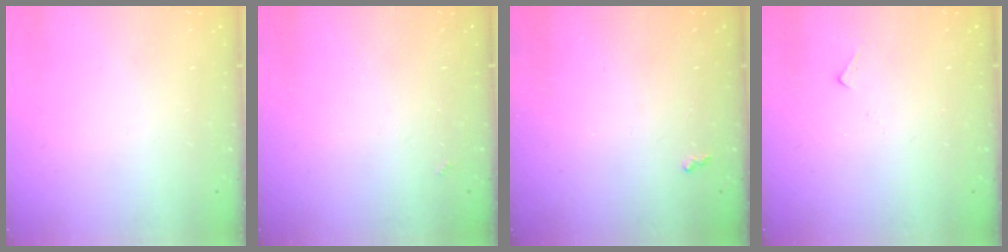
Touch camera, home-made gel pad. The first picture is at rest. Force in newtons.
{"total": 1.4, "press": 1.3, "slide": 0.4}
{"total": 1.9, "press": 1.9, "slide": 0.5}
{"total": 5.2, "press": 5.1, "slide": 0.8}